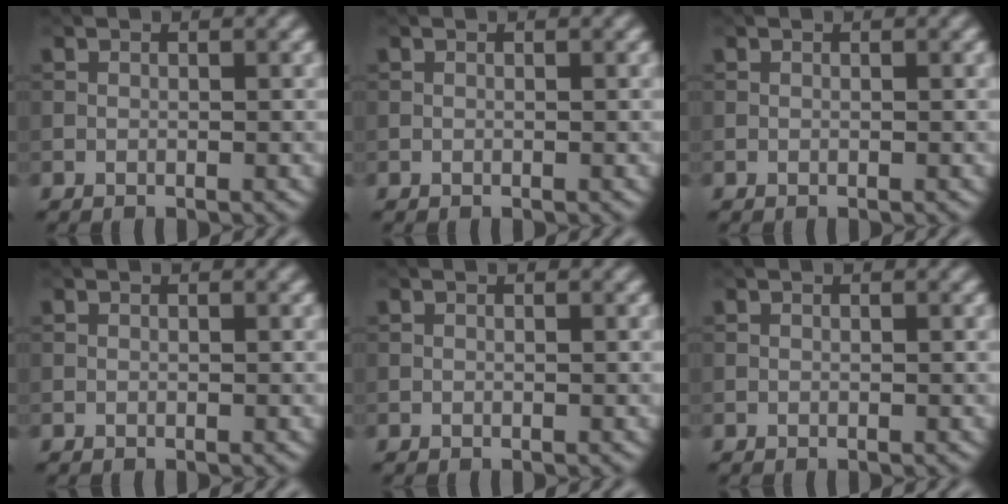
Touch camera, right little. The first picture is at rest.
{"total": 0.0}
{"total": 0.0}
{"total": 0.0}
{"total": 0.0}
{"total": 0.0}